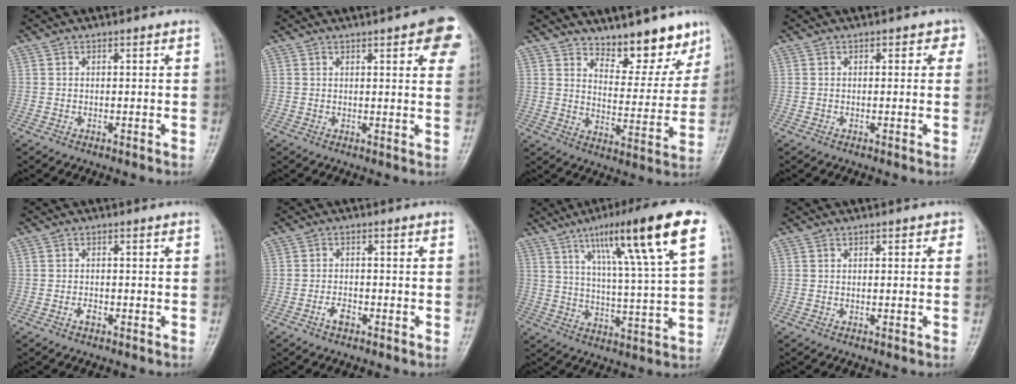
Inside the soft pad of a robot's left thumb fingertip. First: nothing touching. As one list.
[{"total": 10.2, "force": [4.9, 2.6, 8.6], "torque": [-0.075, -0.008, 0.051]}, {"total": 10.6, "force": [8.8, 3.9, 4.4], "torque": [-0.019, -0.071, 0.139]}, {"total": 2.2, "force": [0.8, 1.5, 1.5], "torque": [0.010, 0.003, 0.003]}, {"total": 1.2, "force": [-0.8, 0.6, 0.6], "torque": [-0.013, 0.003, -0.016]}, {"total": 2.2, "force": [-1.5, 1.0, 1.2], "torque": [-0.024, 0.009, -0.028]}, {"total": 18.1, "force": [8.8, 1.8, 15.7], "torque": [-0.241, -0.021, 0.136]}, {"total": 1.3, "force": [0.4, 0.8, 1.0], "torque": [-0.001, 0.003, 0.001]}]